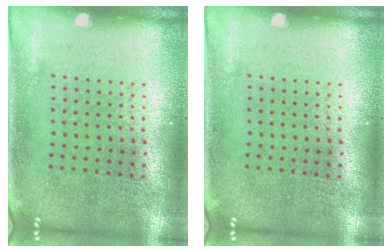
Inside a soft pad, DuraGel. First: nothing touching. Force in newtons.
{"total": 0.0}